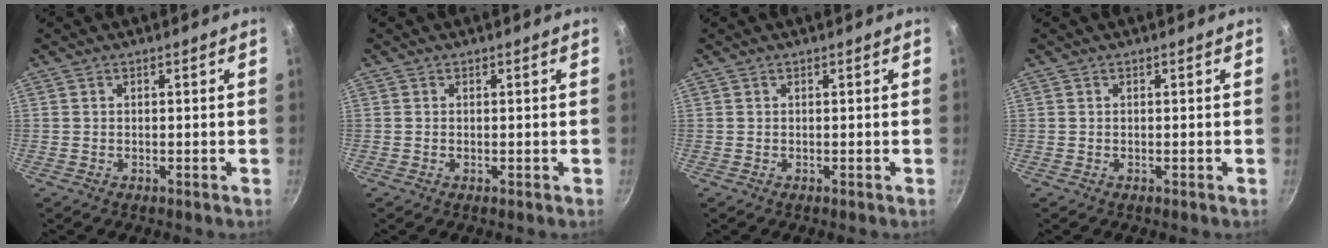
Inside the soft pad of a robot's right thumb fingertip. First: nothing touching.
{"total": 0.0}
{"total": 0.0}
{"total": 0.0}